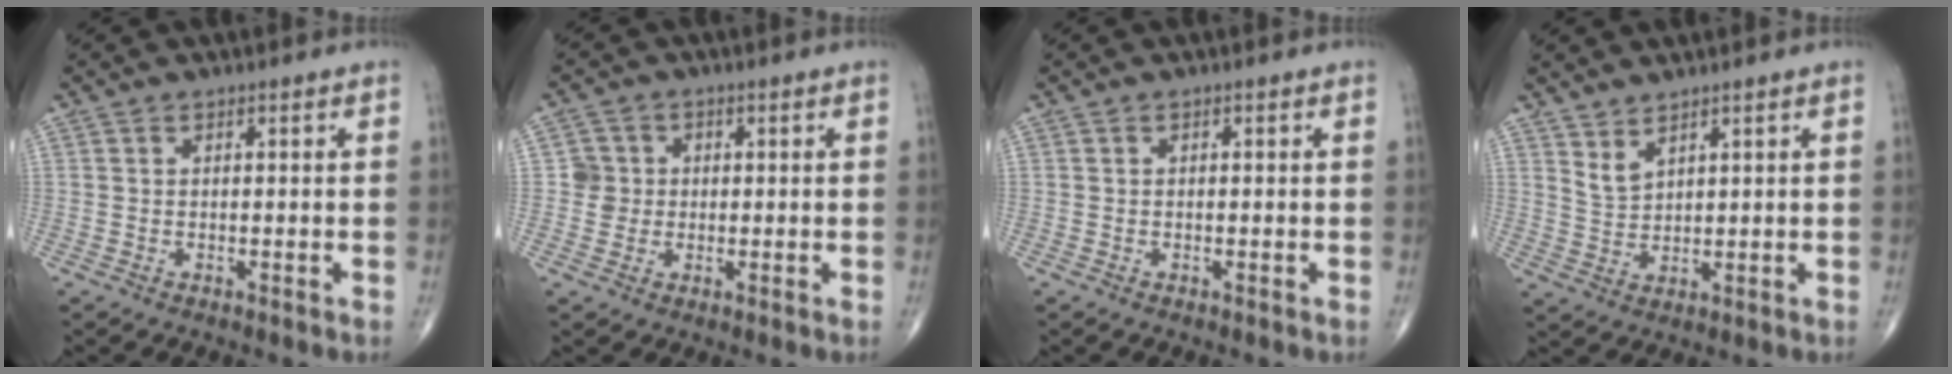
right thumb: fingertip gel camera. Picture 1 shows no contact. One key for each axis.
{"total": 3.7, "fx": 0.2, "fy": 3.7, "fz": 0.3, "tx": 0.025, "ty": 0.008, "tz": -0.001}
{"total": 0.0}
{"total": 3.2, "fx": 2.6, "fy": 1.1, "fz": 1.6, "tx": -0.024, "ty": -0.027, "tz": 0.057}